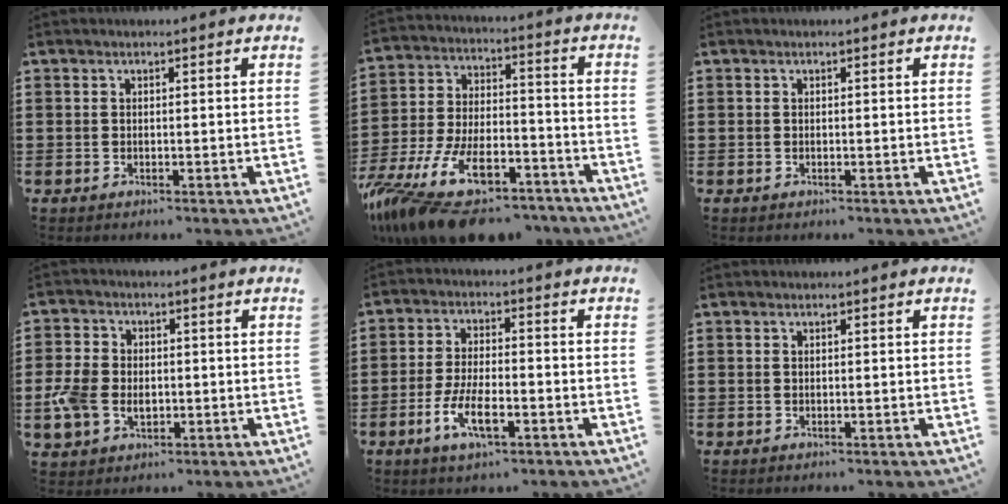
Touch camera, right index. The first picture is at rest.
{"total": 13.6, "force": [-9.8, 5.0, 8.0], "torque": [-0.166, 0.038, -0.179]}
{"total": 0.0}
{"total": 5.6, "force": [-1.2, 4.4, 3.3], "torque": [-0.093, 0.000, -0.028]}
{"total": 7.2, "force": [-3.1, 2.5, 6.0], "torque": [-0.132, -0.011, -0.058]}
{"total": 0.0}